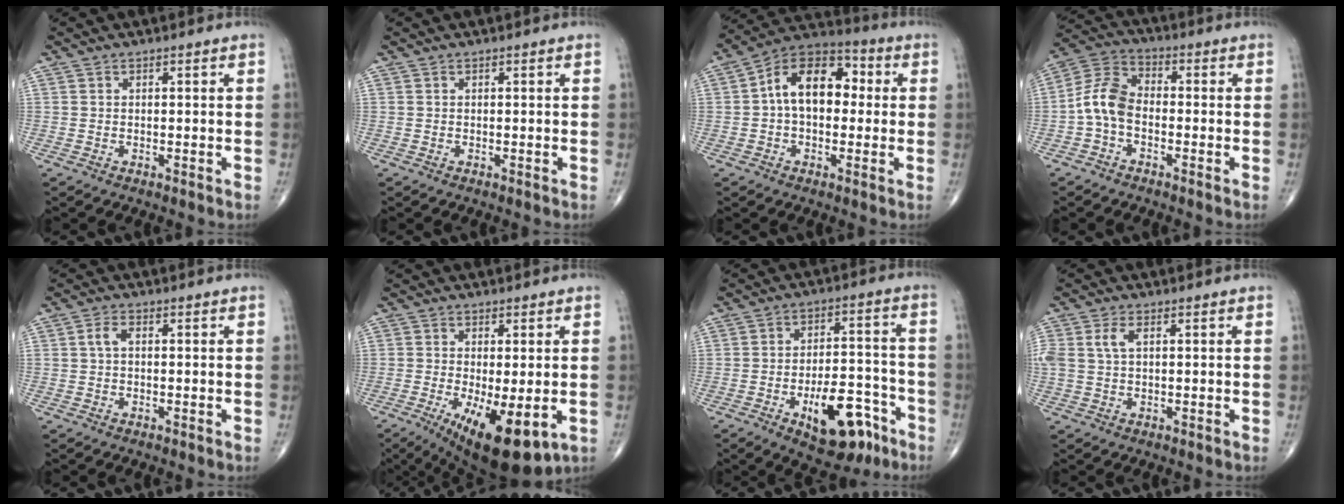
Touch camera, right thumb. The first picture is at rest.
{"total": 0.0}
{"total": 13.4, "force": [1.1, 8.5, 10.3], "torque": [-0.139, 0.039, 0.002]}
{"total": 7.9, "force": [-1.9, 5.0, 5.8], "torque": [-0.112, 0.030, -0.052]}
{"total": 2.2, "force": [0.2, 1.2, 1.8], "torque": [-0.036, 0.008, 0.002]}
{"total": 13.4, "force": [-4.3, 4.7, 11.8], "torque": [-0.182, -0.024, -0.052]}
{"total": 14.8, "force": [-7.4, 7.0, 10.7], "torque": [-0.125, 0.051, -0.100]}
{"total": 4.3, "force": [1.2, 2.3, 3.4], "torque": [-0.095, 0.015, 0.025]}